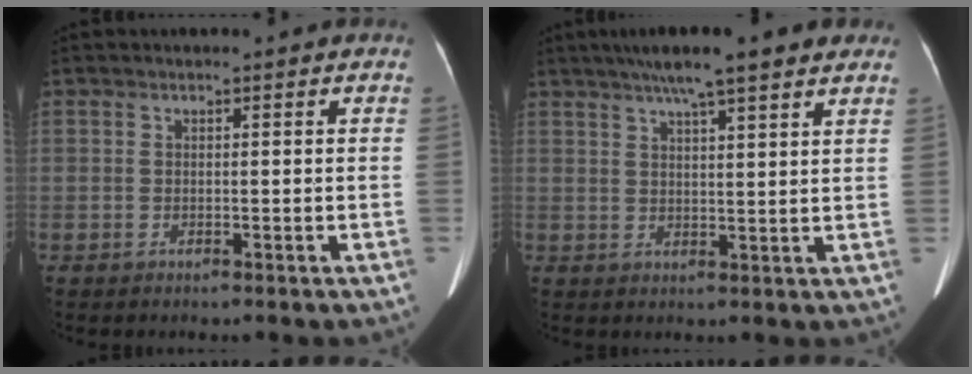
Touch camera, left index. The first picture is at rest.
{"total": 10.9, "force": [8.2, 0.9, 7.1], "torque": [-0.104, 0.030, 0.116]}